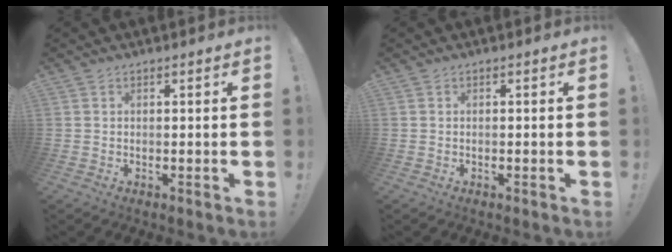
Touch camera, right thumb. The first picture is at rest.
{"total": 0.0}